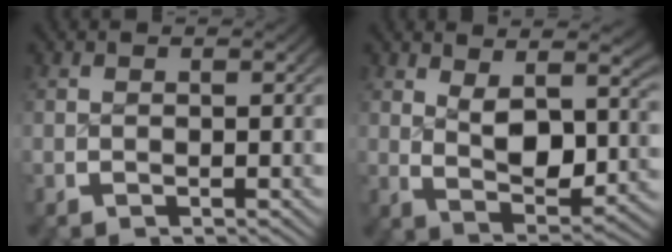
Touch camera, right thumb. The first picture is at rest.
{"total": 5.7, "force": [1.7, 3.1, 4.4], "torque": [-0.076, -0.023, 0.035]}